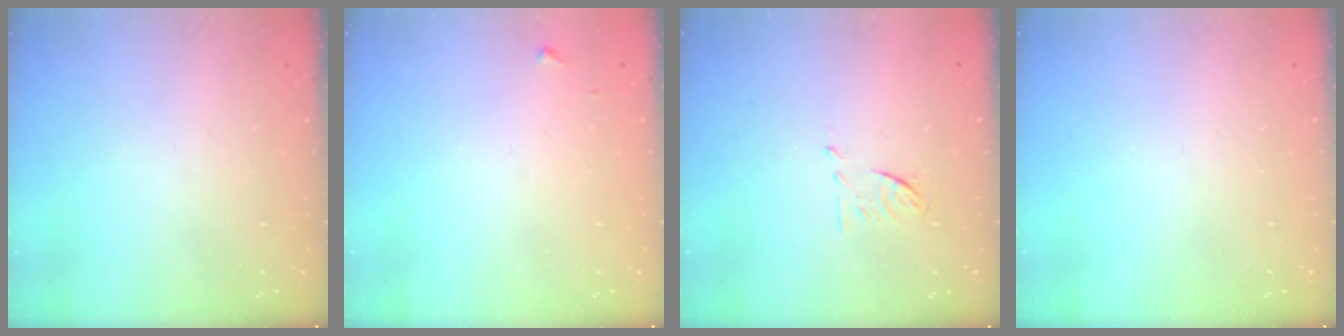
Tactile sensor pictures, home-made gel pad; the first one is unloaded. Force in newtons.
{"total": 3.3, "press": 3.3, "slide": 0.4}
{"total": 5.1, "press": 5.0, "slide": 1.1}
{"total": 0.0}